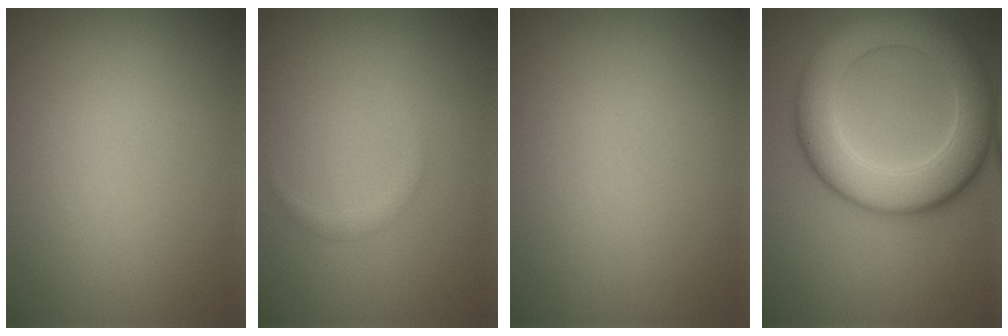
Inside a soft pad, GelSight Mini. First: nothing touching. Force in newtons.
{"total": 0.8, "press": 0.8, "slide": 0.1}
{"total": 0.0}
{"total": 9.5, "press": 9.5, "slide": 0.6}